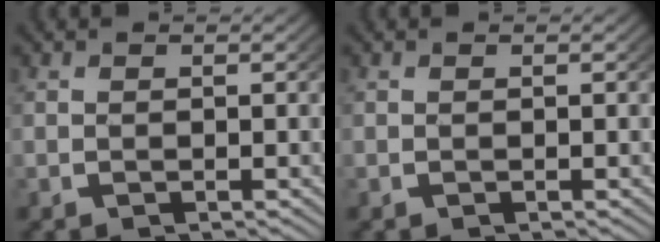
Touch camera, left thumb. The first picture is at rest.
{"total": 0.0}